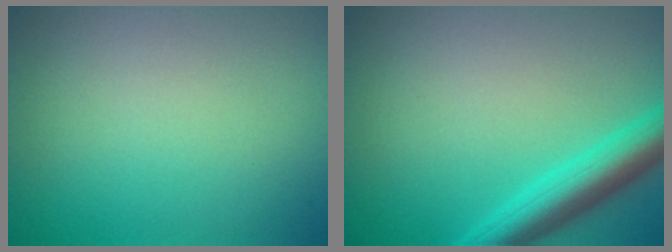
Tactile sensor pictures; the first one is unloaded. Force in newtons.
{"total": 5.0, "press": 4.9, "slide": 0.3}